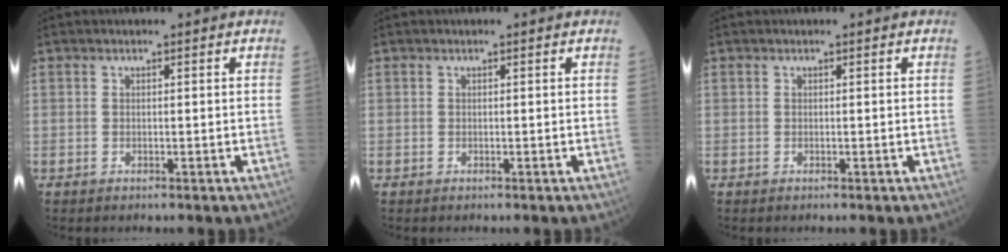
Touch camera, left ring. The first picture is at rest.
{"total": 0.0}
{"total": 0.0}